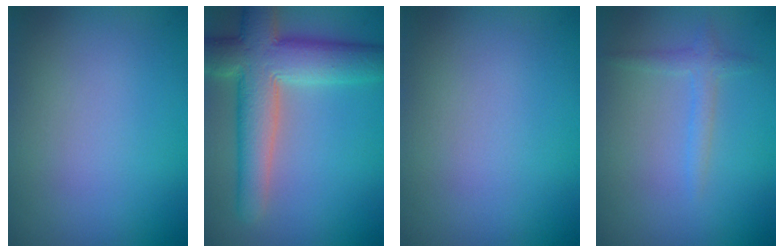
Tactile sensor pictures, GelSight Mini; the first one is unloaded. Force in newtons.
{"total": 9.0, "press": 9.0, "slide": 0.9}
{"total": 0.0}
{"total": 1.5, "press": 1.4, "slide": 0.1}